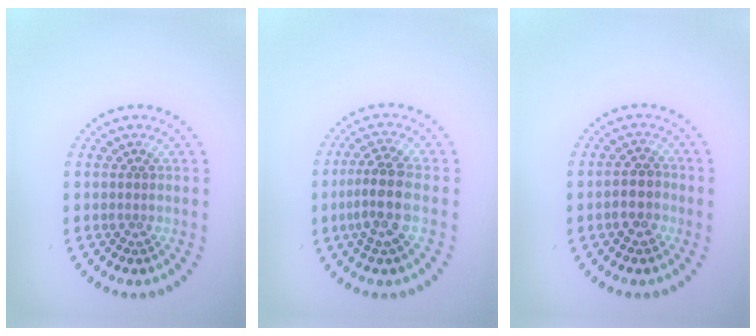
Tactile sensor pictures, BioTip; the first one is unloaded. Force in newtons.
{"total": 3.7, "press": 3.4, "slide": 1.5}
{"total": 2.4, "press": 2.3, "slide": 0.9}